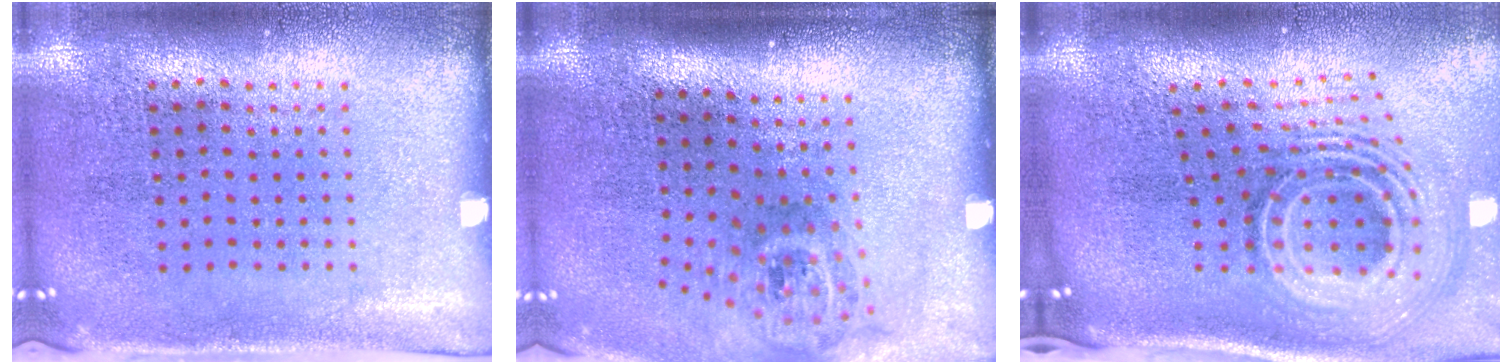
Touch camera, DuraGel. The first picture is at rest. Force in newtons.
{"total": 1.9, "press": 1.3, "slide": 1.4}
{"total": 3.0, "press": 1.8, "slide": 2.4}